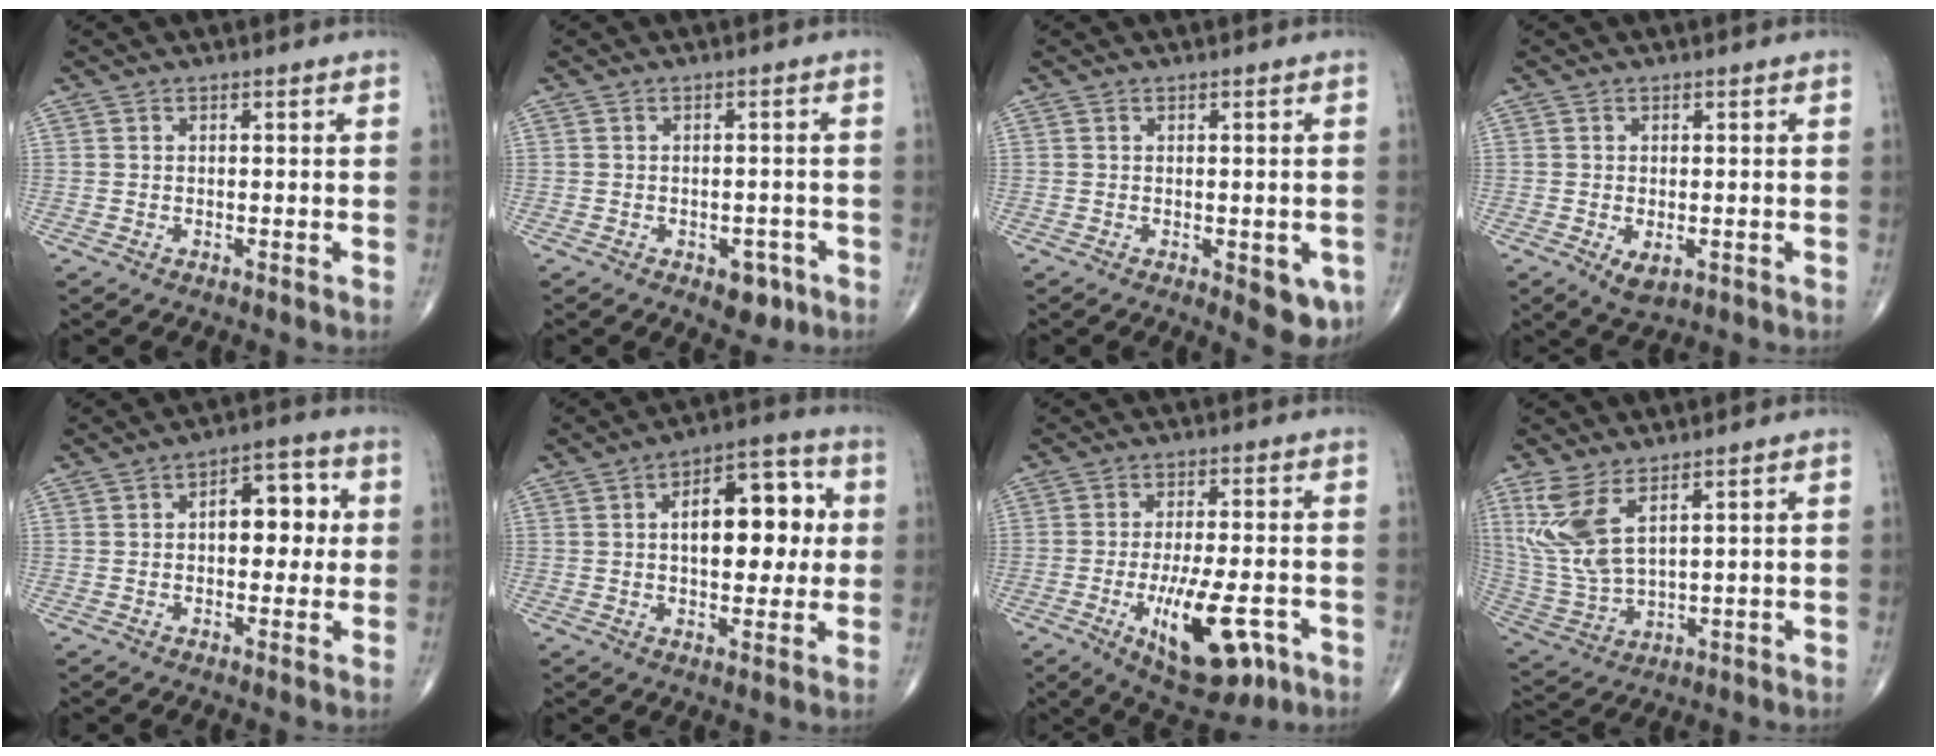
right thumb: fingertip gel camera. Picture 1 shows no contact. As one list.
[{"total": 4.1, "force": [-2.2, 2.5, 2.5], "torque": [-0.011, 0.009, -0.024]}, {"total": 5.6, "force": [-1.9, 2.4, 4.8], "torque": [-0.036, -0.008, -0.018]}, {"total": 3.2, "force": [-1.0, 1.7, 2.5], "torque": [-0.040, -0.007, -0.010]}, {"total": 9.0, "force": [1.2, 4.9, 7.4], "torque": [-0.073, 0.018, 0.014]}, {"total": 14.7, "force": [2.1, 7.6, 12.4], "torque": [-0.143, 0.017, 0.028]}, {"total": 14.1, "force": [-5.3, 5.5, 11.9], "torque": [-0.181, 0.007, -0.070]}, {"total": 10.6, "force": [5.2, 4.0, 8.3], "torque": [-0.191, -0.025, 0.122]}]